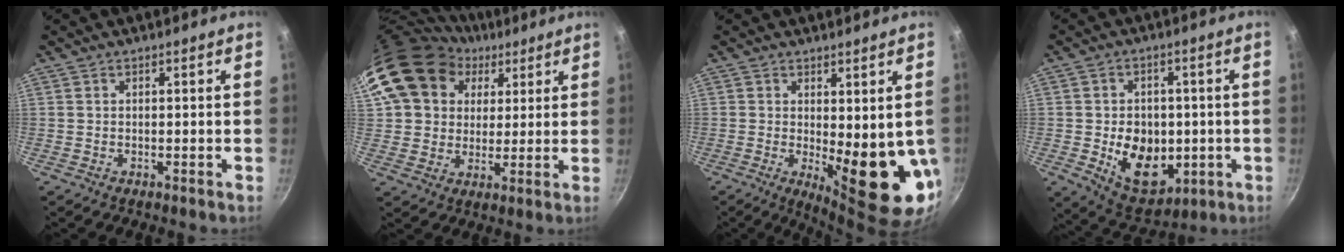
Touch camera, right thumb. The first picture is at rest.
{"total": 17.3, "force": [7.7, 13.8, 7.0], "torque": [-0.110, 0.006, 0.135]}
{"total": 12.4, "force": [-0.4, 4.3, 11.6], "torque": [-0.136, -0.025, 0.009]}
{"total": 13.9, "force": [-2.0, 10.3, 9.1], "torque": [-0.097, -0.005, -0.011]}